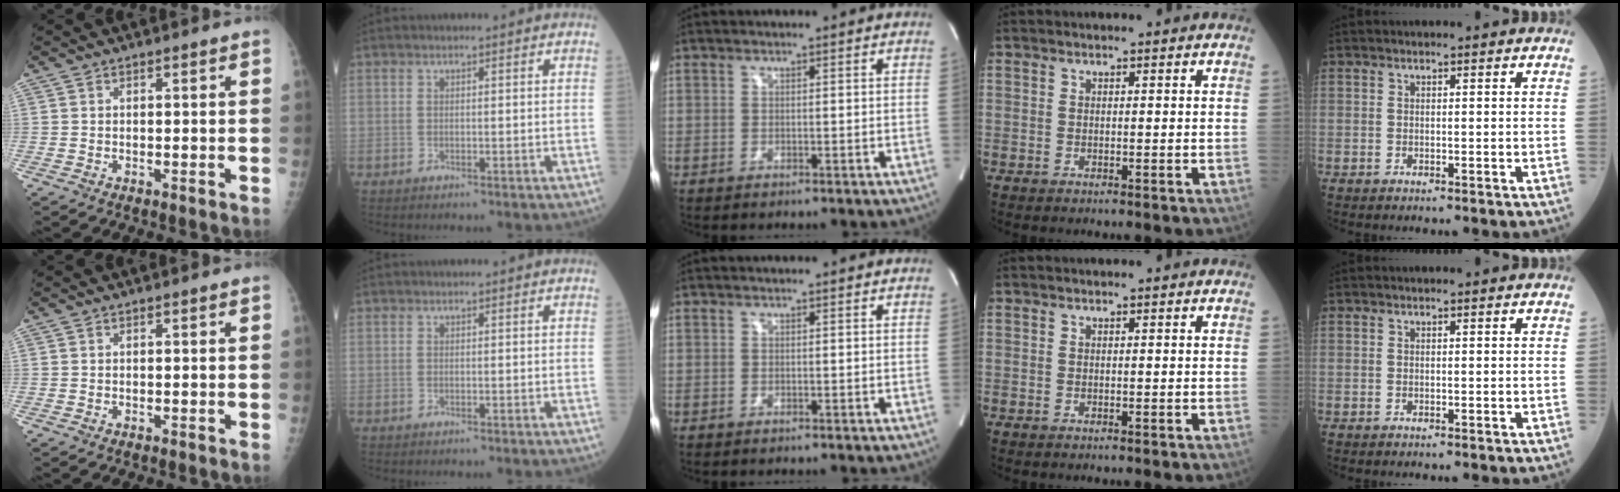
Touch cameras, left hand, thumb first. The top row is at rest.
{}